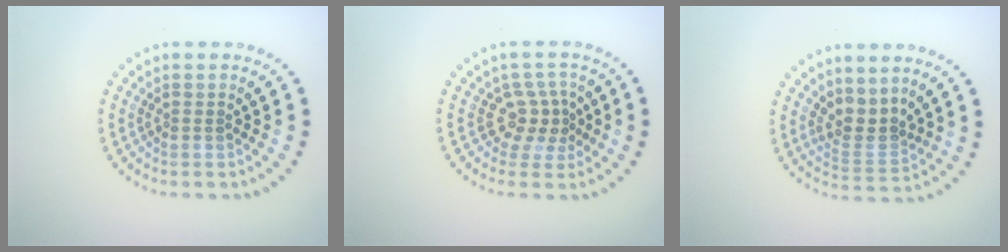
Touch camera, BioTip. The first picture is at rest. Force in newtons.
{"total": 2.5, "press": 1.8, "slide": 1.7}
{"total": 2.4, "press": 1.8, "slide": 1.7}